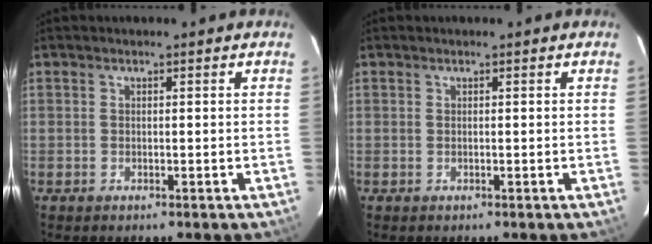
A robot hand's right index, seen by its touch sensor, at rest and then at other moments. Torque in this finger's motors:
{"motor_torque": [0.00, 0.00, 0.00, 0.00]}